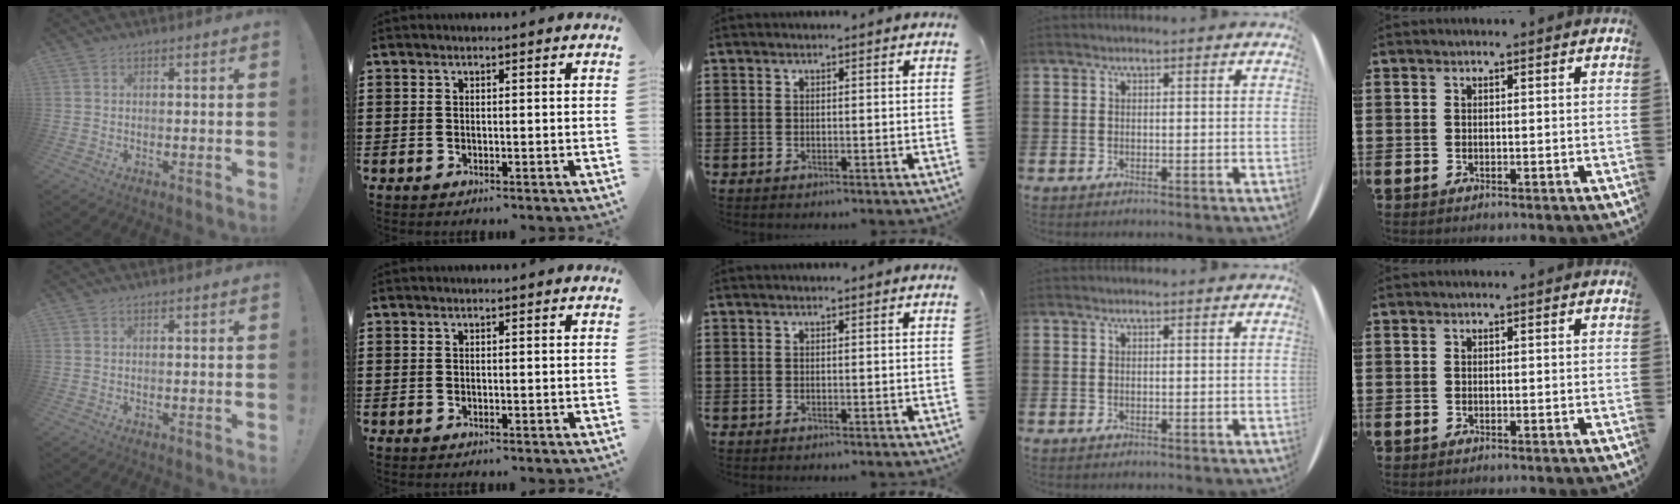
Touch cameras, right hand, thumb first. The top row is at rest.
{}